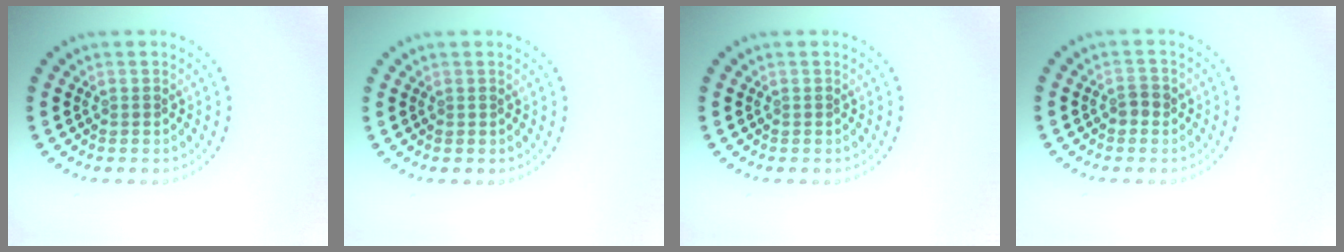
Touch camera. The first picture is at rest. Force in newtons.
{"total": 0.0}
{"total": 0.0}
{"total": 1.2, "press": 1.1, "slide": 0.3}